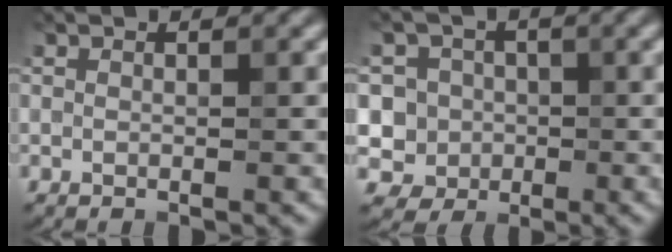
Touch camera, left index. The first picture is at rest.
{"total": 5.9, "force": [-0.2, 5.7, 1.3], "torque": [-0.011, 0.022, -0.024]}